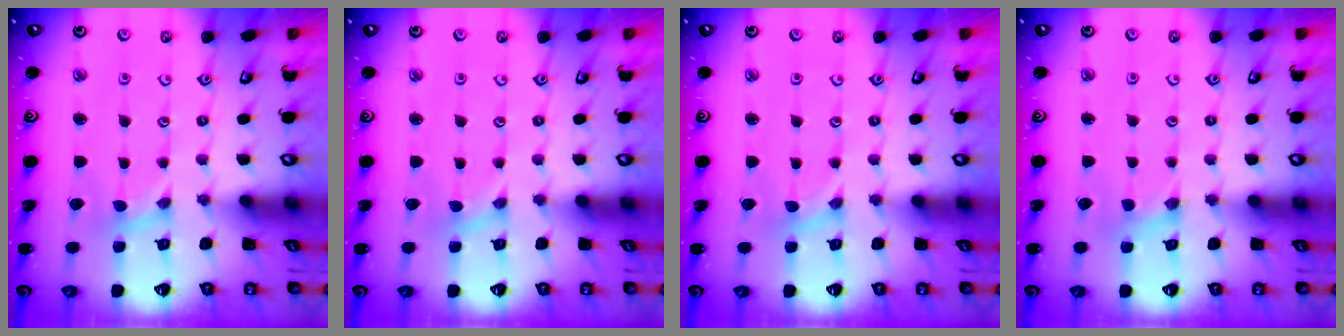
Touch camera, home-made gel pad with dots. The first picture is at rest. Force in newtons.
{"total": 0.0}
{"total": 0.0}
{"total": 1.1, "press": 1.1, "slide": 0.2}